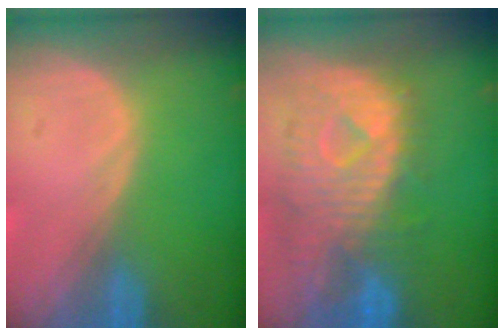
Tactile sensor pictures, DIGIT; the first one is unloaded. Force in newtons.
{"total": 10.6, "press": 9.5, "slide": 4.7}